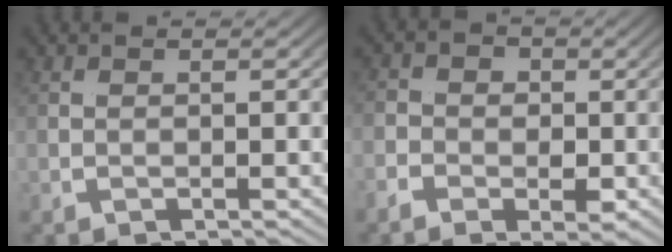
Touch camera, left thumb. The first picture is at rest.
{"total": 3.3, "force": [0.8, 2.8, 1.7], "torque": [-0.023, 0.016, -0.012]}